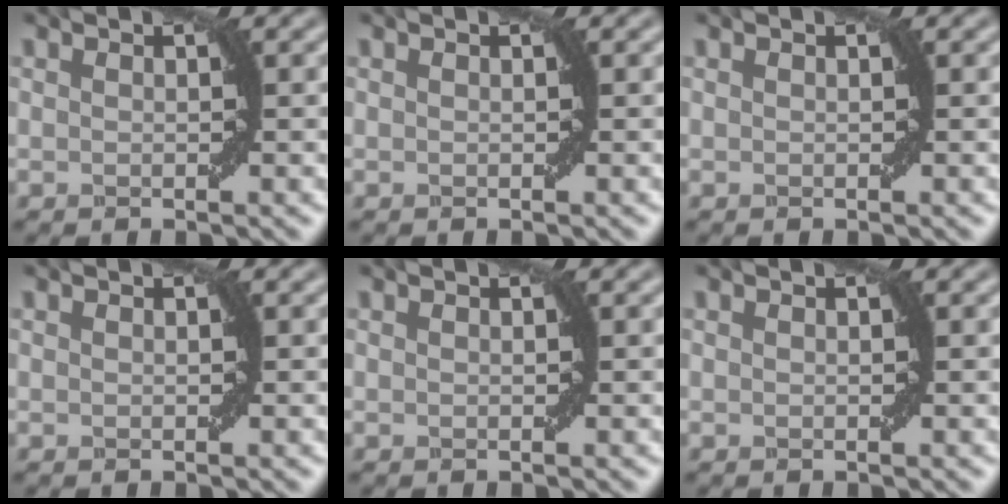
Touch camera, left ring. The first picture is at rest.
{"total": 0.0}
{"total": 0.0}
{"total": 0.0}
{"total": 0.0}
{"total": 0.0}